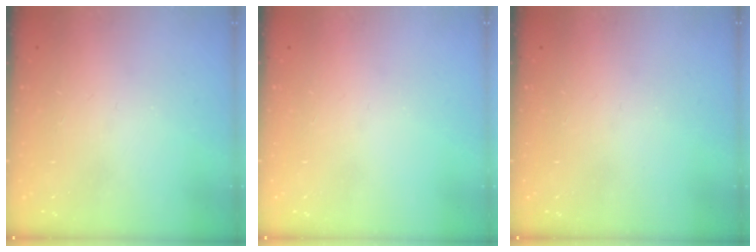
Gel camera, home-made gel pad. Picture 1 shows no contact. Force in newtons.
{"total": 0.0}
{"total": 0.0}